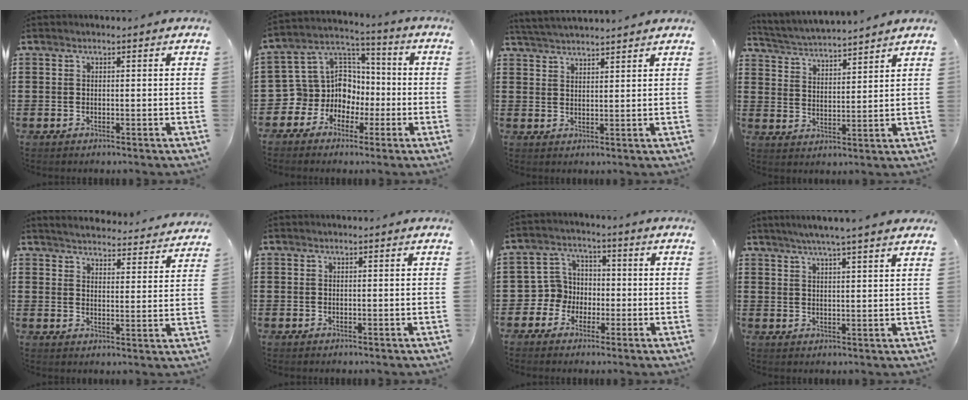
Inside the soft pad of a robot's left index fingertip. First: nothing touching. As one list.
[{"total": 9.8, "force": [-2.1, 9.2, 2.6], "torque": [-0.100, -0.003, -0.036]}, {"total": 3.1, "force": [3.1, -0.3, 0.2], "torque": [-0.014, -0.006, 0.058]}, {"total": 3.7, "force": [3.7, -0.3, 0.3], "torque": [-0.024, -0.024, 0.060]}, {"total": 3.8, "force": [3.8, -0.3, 0.1], "torque": [-0.022, -0.030, 0.063]}, {"total": 0.0}, {"total": 5.6, "force": [-1.8, 5.2, 0.8], "torque": [-0.052, 0.008, -0.041]}, {"total": 3.9, "force": [3.3, -0.6, 2.0], "torque": [-0.048, -0.008, 0.056]}]